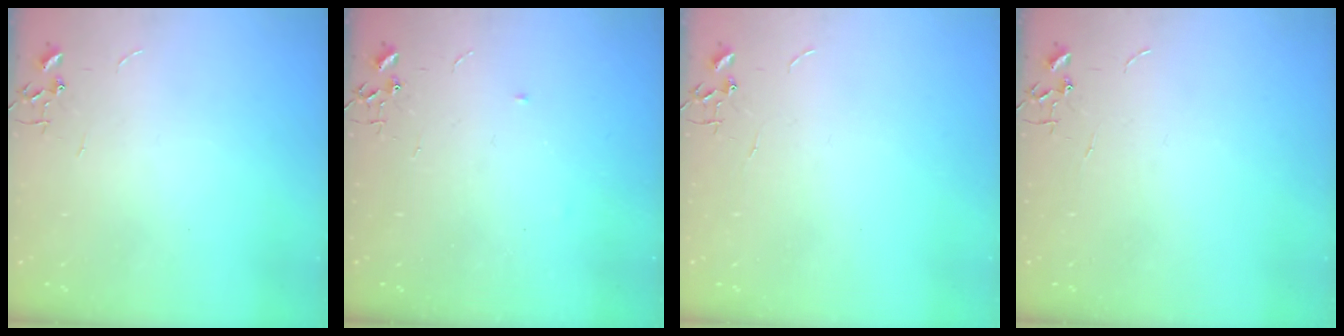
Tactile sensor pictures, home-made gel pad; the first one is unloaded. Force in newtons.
{"total": 2.8, "press": 2.8, "slide": 0.4}
{"total": 0.0}
{"total": 0.0}